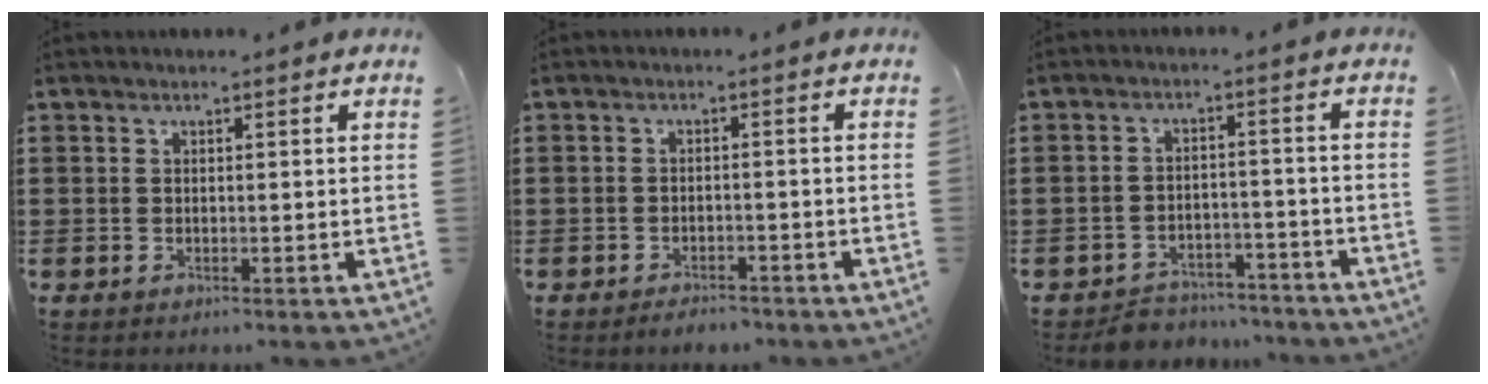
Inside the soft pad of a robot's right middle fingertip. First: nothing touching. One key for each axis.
{"total": 2.2, "fx": -2.1, "fy": 0.4, "fz": 0.0, "tx": -0.007, "ty": -0.001, "tz": -0.045}
{"total": 4.2, "fx": -4.2, "fy": 0.8, "fz": 0.0, "tx": -0.005, "ty": 0.004, "tz": -0.087}